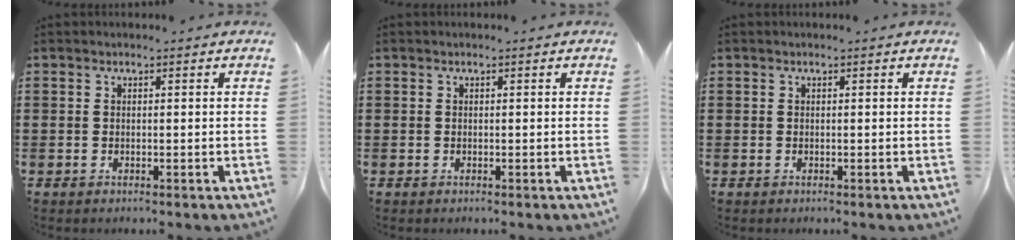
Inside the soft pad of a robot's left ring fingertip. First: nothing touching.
{"total": 0.0}
{"total": 0.0}